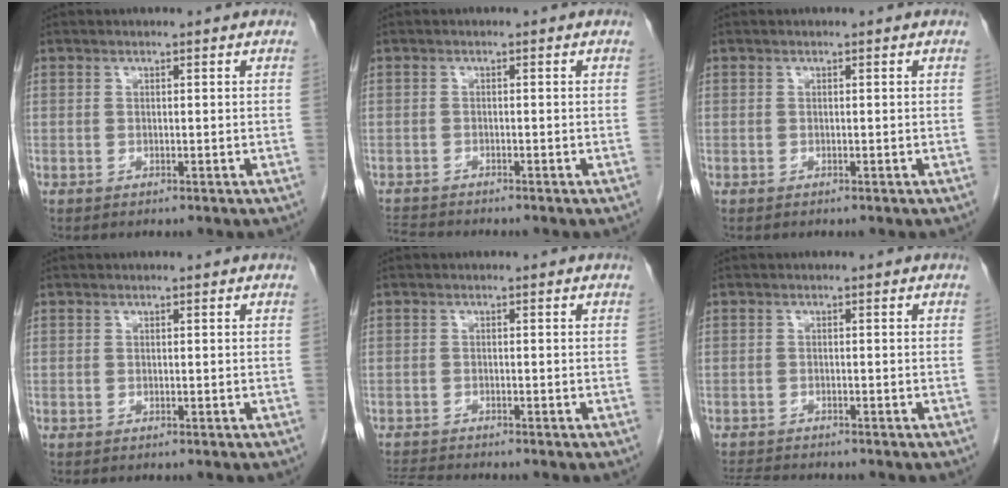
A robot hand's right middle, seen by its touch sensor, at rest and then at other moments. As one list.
[{"total": 3.1, "force": [-3.1, -0.3, 0.2], "torque": [-0.007, -0.018, -0.058]}, {"total": 0.0}, {"total": 0.0}, {"total": 3.3, "force": [-3.2, -0.7, 0.4], "torque": [-0.011, -0.019, -0.060]}, {"total": 4.6, "force": [-4.4, 0.4, 1.3], "torque": [-0.022, -0.014, -0.074]}]